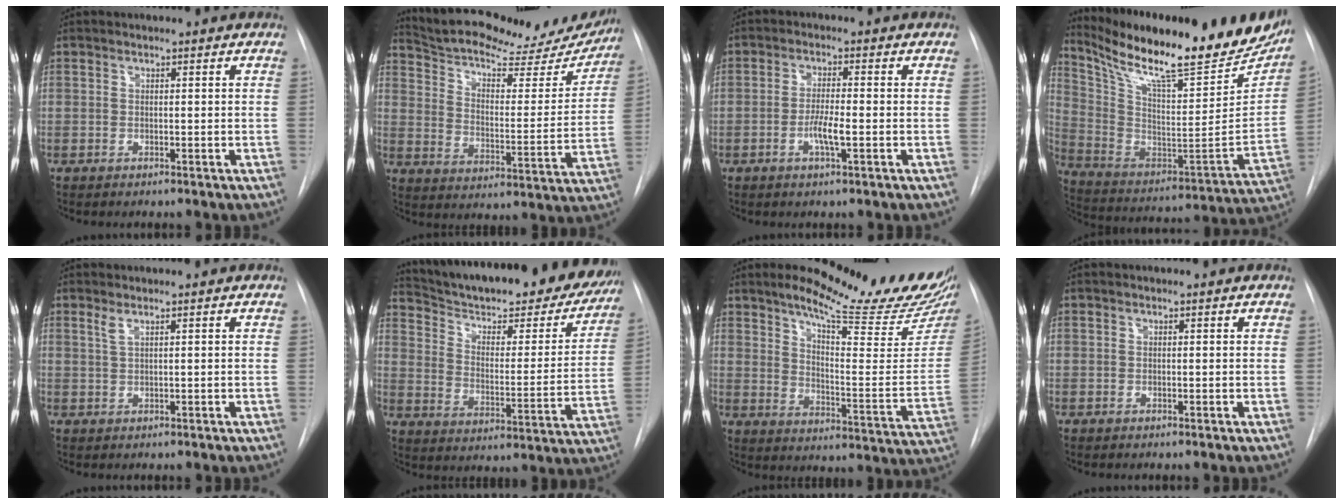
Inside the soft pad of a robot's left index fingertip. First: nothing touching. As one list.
[{"total": 25.0, "force": [22.4, 6.4, 9.1], "torque": [-0.148, -0.033, 0.299]}, {"total": 3.8, "force": [-1.5, 0.4, 3.4], "torque": [-0.068, -0.008, -0.029]}, {"total": 29.0, "force": [23.1, 6.1, 16.5], "torque": [-0.276, -0.039, 0.337]}, {"total": 1.2, "force": [0.8, 0.0, 1.0], "torque": [-0.028, 0.002, 0.017]}, {"total": 29.2, "force": [25.8, 6.2, 12.4], "torque": [-0.191, -0.059, 0.333]}, {"total": 21.7, "force": [18.1, 2.3, 11.8], "torque": [-0.169, -0.083, 0.233]}, {"total": 0.0}]